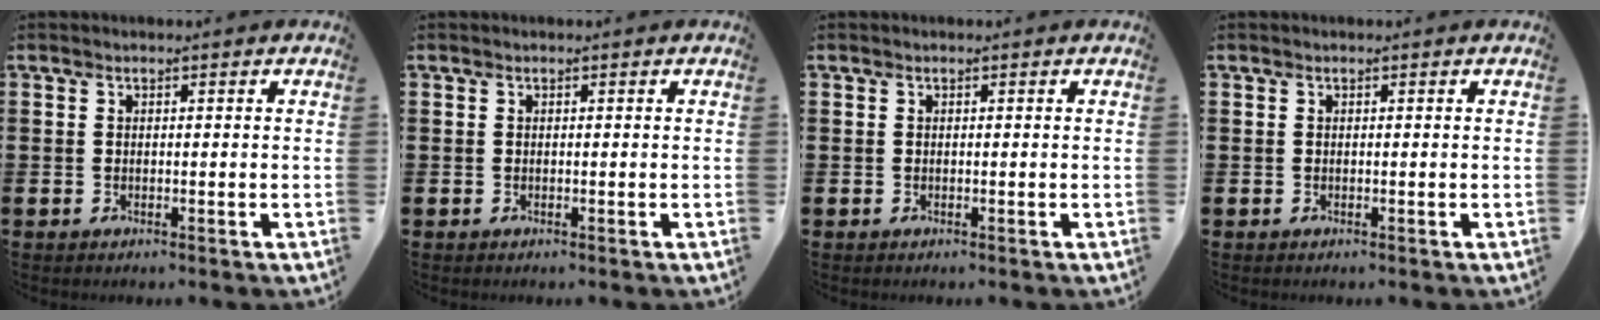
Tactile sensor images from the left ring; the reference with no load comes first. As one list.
[{"total": 0.0}, {"total": 0.0}, {"total": 0.0}]